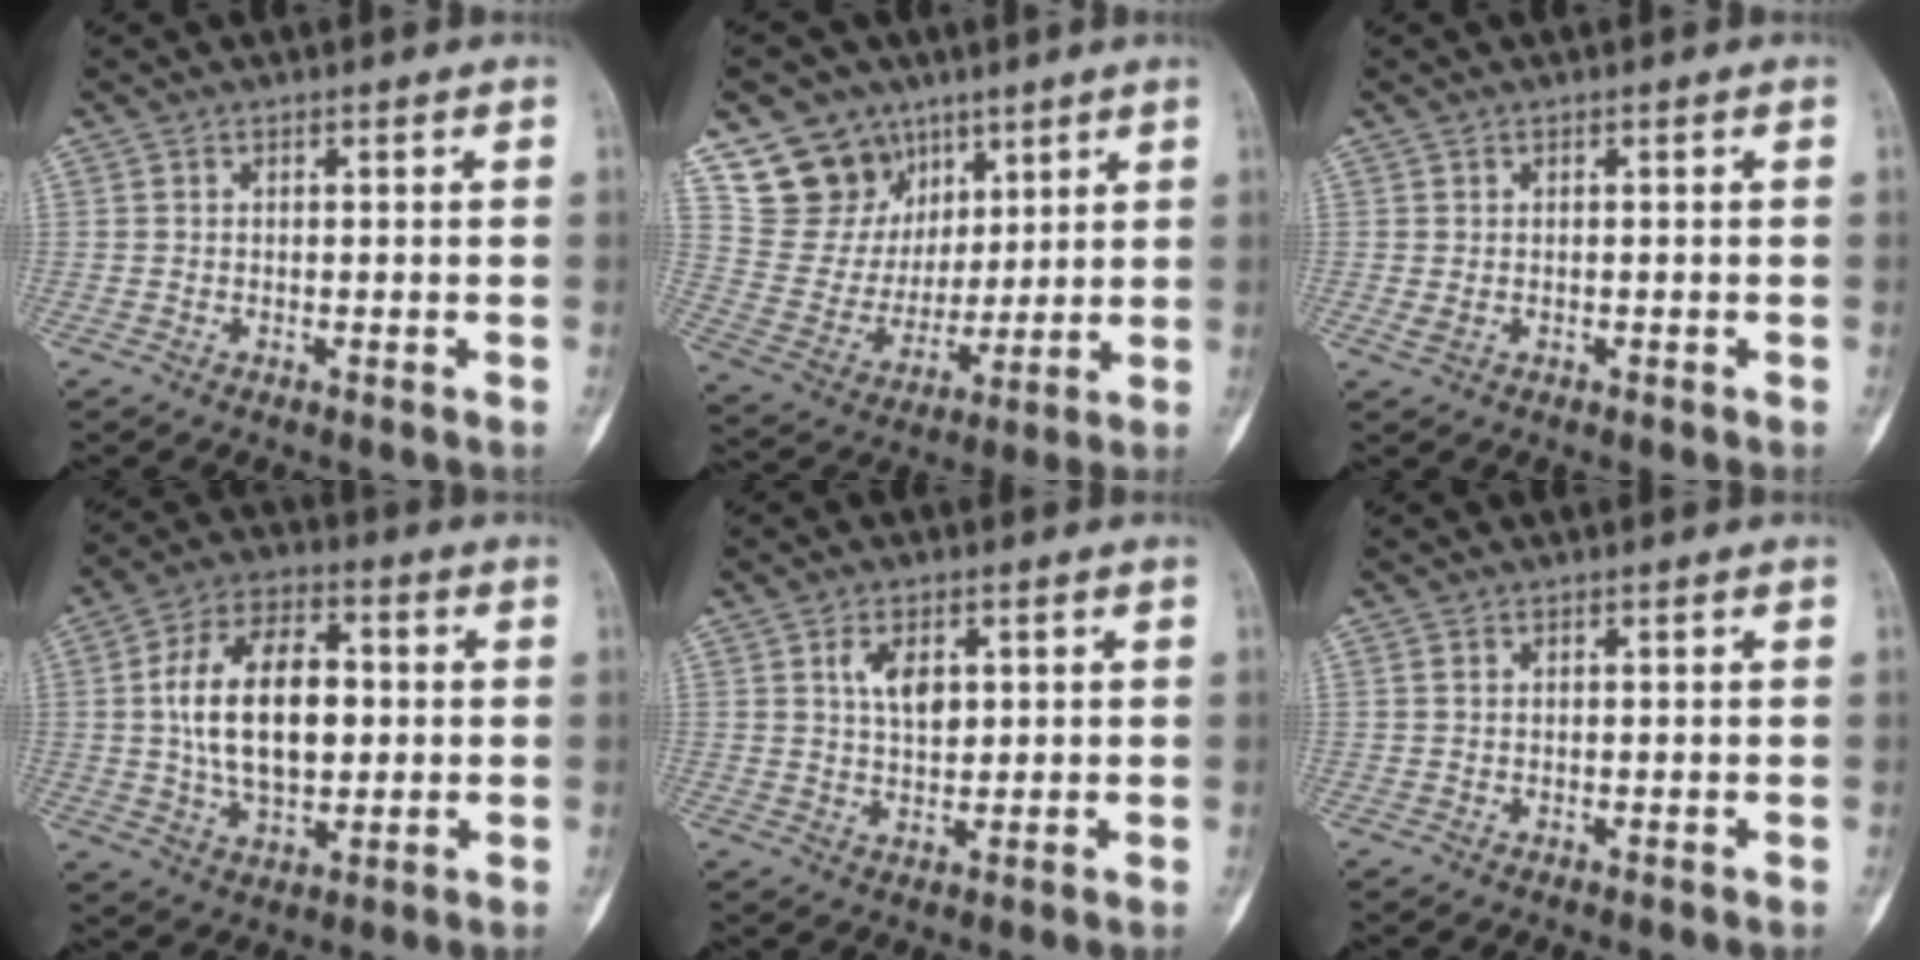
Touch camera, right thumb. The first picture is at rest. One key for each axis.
{"total": 14.8, "fx": 8.5, "fy": 11.5, "fz": 3.7, "tx": -0.032, "ty": -0.036, "tz": 0.173}
{"total": 1.1, "fx": -0.2, "fy": 0.8, "fz": 0.8, "tx": -0.016, "ty": 0.001, "tz": 0.001}
{"total": 16.5, "fx": 1.2, "fy": 9.7, "fz": 13.3, "tx": -0.210, "ty": 0.014, "tz": 0.019}
{"total": 5.1, "fx": 1.6, "fy": 2.9, "fz": 3.9, "tx": -0.057, "ty": -0.007, "tz": 0.029}
{"total": 0.0}